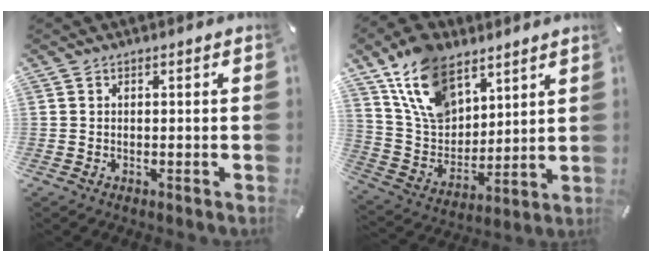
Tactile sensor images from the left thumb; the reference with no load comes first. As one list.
[{"total": 16.3, "force": [10.0, 10.3, 7.8], "torque": [-0.174, -0.049, 0.190]}]